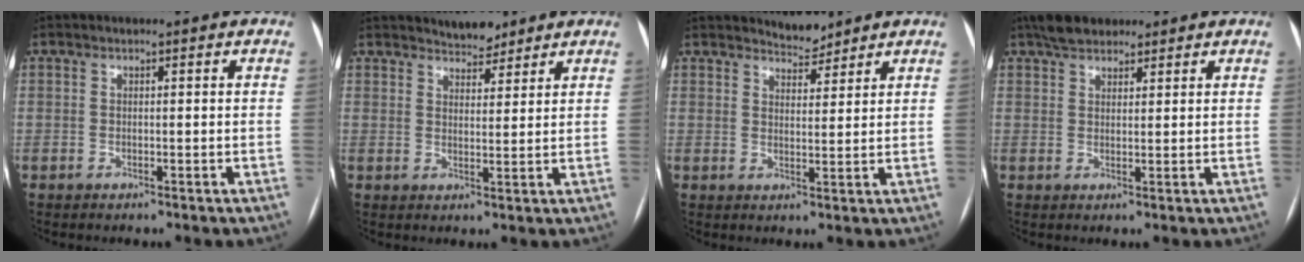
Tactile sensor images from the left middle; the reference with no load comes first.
{"total": 4.0, "force": [3.6, 1.4, 1.0], "torque": [-0.016, 0.000, 0.058]}
{"total": 3.2, "force": [3.1, 0.7, 0.1], "torque": [-0.001, -0.004, 0.051]}
{"total": 5.0, "force": [3.9, 2.4, 2.0], "torque": [-0.039, 0.018, 0.070]}